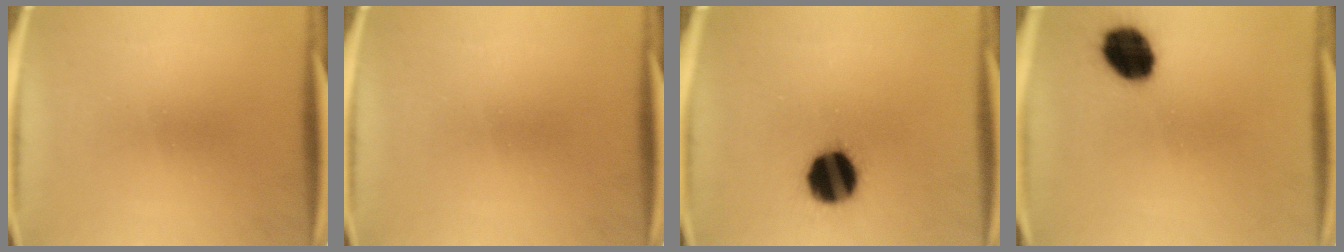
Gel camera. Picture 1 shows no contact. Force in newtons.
{"total": 0.0}
{"total": 15.0}
{"total": 11.1}